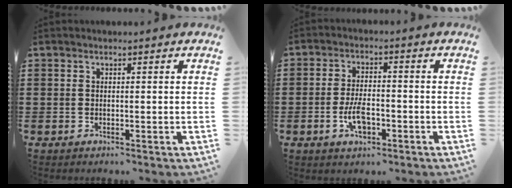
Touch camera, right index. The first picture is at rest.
{"total": 5.6, "force": [-1.9, 2.7, 4.6], "torque": [-0.097, 0.001, -0.037]}